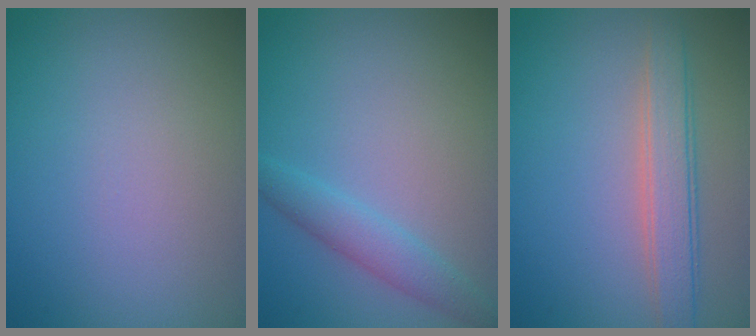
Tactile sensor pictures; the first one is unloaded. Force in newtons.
{"total": 2.3, "press": 2.3, "slide": 0.1}
{"total": 3.2, "press": 3.2, "slide": 0.1}